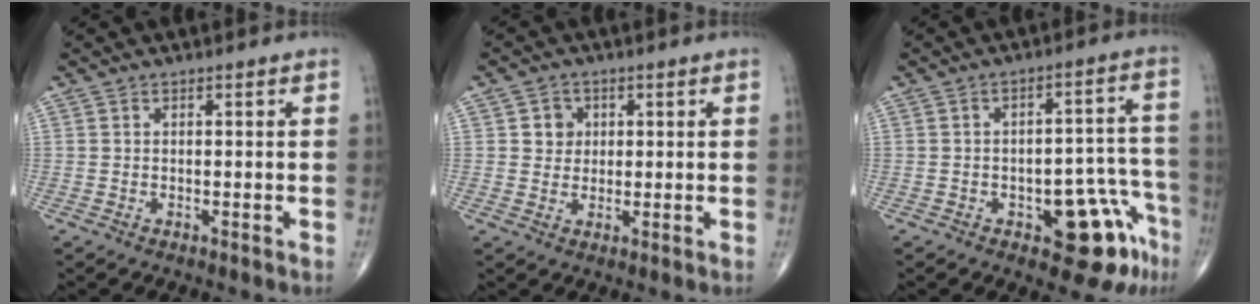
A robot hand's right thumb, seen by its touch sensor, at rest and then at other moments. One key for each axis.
{"total": 3.6, "fx": 0.9, "fy": 3.3, "fz": 1.2, "tx": 0.002, "ty": 0.000, "tz": 0.011}
{"total": 11.9, "fx": -6.2, "fy": 5.3, "fz": 8.8, "tx": -0.062, "ty": 0.052, "tz": -0.070}